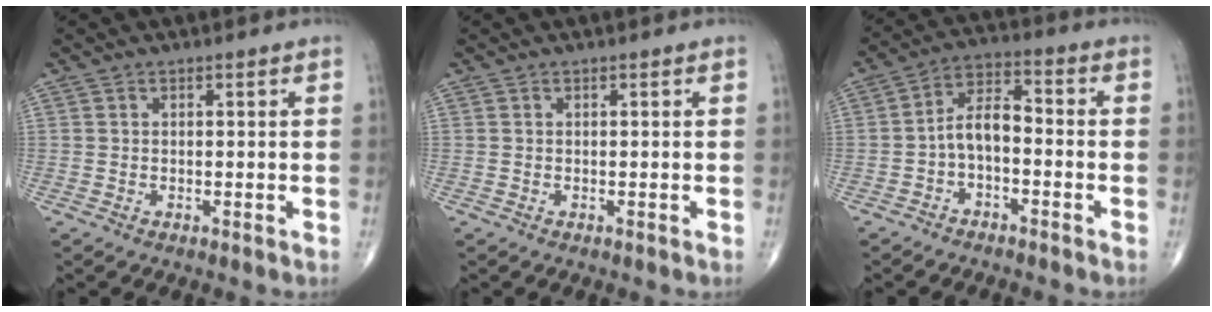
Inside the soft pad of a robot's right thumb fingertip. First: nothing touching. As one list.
[{"total": 0.0}, {"total": 6.6, "force": [-2.0, 3.5, 5.3], "torque": [-0.088, 0.039, -0.046]}]